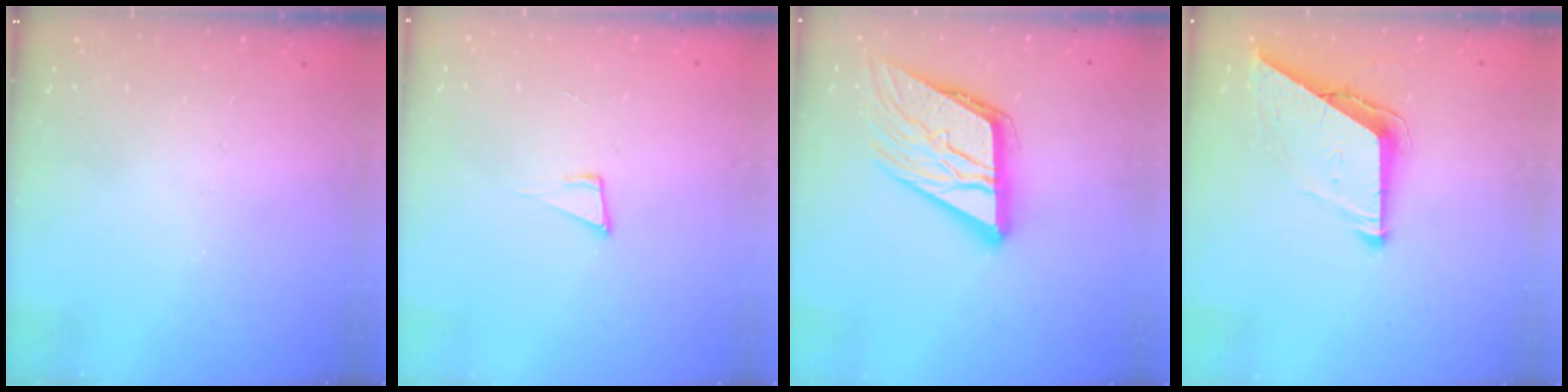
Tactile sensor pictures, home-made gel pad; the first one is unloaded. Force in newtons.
{"total": 5.7, "press": 4.5, "slide": 3.4}
{"total": 17.7, "press": 17.6, "slide": 2.1}
{"total": 8.8, "press": 8.7, "slide": 0.4}